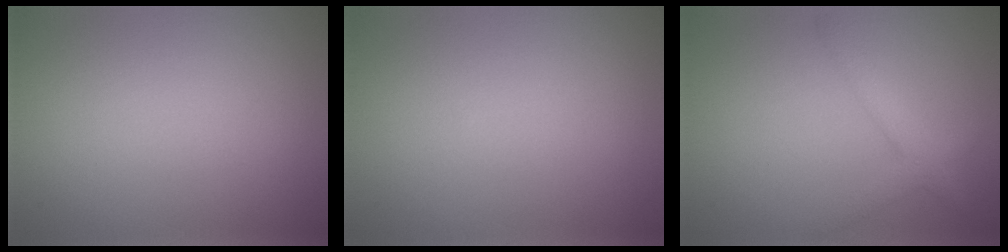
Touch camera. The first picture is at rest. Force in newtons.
{"total": 0.0}
{"total": 2.6, "press": 2.6, "slide": 0.2}